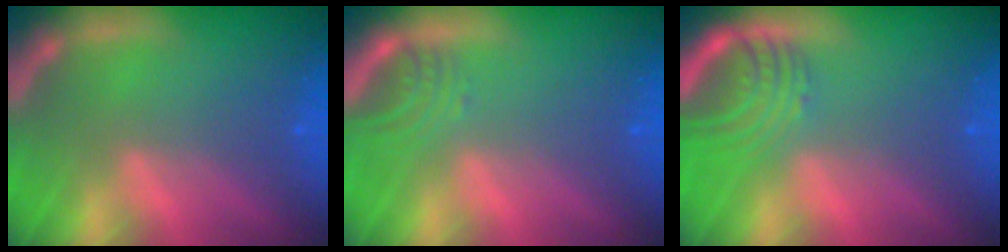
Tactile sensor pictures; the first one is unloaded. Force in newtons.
{"total": 2.5}
{"total": 5.5}